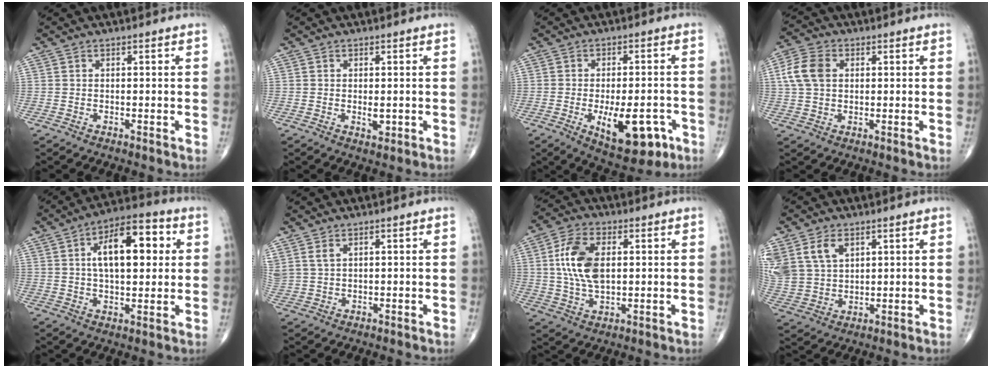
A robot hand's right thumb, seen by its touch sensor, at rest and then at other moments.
{"total": 1.6, "force": [-0.2, 0.7, 1.5], "torque": [-0.023, -0.006, -0.001]}
{"total": 12.5, "force": [-4.5, 5.6, 10.2], "torque": [-0.130, 0.007, -0.054]}
{"total": 7.4, "force": [1.5, 5.2, 5.1], "torque": [-0.106, 0.011, 0.026]}
{"total": 14.5, "force": [3.3, 7.0, 12.3], "torque": [-0.168, 0.012, 0.046]}
{"total": 3.2, "force": [1.9, 1.6, 2.0], "torque": [-0.049, 0.001, 0.051]}
{"total": 11.1, "force": [1.7, 6.1, 9.1], "torque": [-0.176, 0.001, 0.034]}
{"total": 12.7, "force": [5.8, 8.7, 7.3], "torque": [-0.161, -0.006, 0.129]}